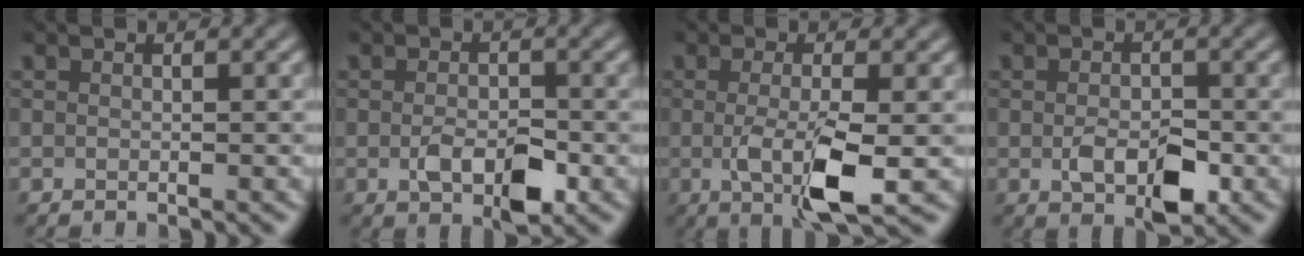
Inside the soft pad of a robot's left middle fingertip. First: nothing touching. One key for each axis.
{"total": 3.5, "fx": -1.1, "fy": 1.8, "fz": 2.7, "tx": -0.050, "ty": -0.006, "tz": -0.018}
{"total": 5.4, "fx": -1.1, "fy": 1.4, "fz": 5.1, "tx": -0.101, "ty": -0.015, "tz": -0.021}
{"total": 3.7, "fx": -1.0, "fy": 2.1, "fz": 2.8, "tx": -0.051, "ty": -0.007, "tz": -0.017}